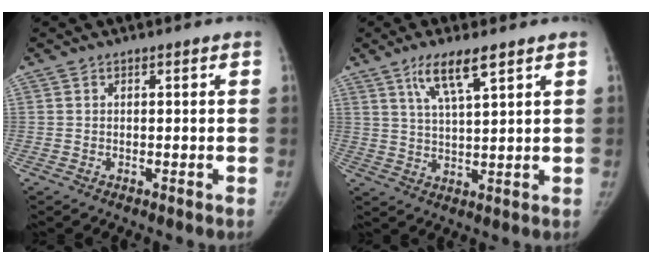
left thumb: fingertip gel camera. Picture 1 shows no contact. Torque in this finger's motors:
{"motor_torque": [-0.04, 0.11, 0.53, -0.20, 0.23]}